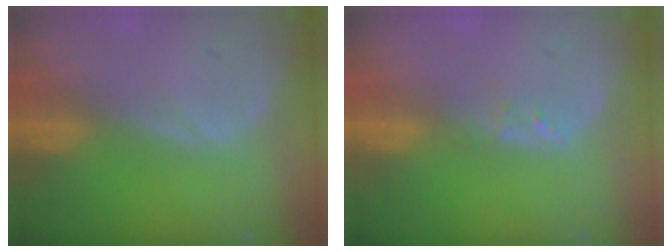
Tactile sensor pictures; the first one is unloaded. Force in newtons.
{"total": 1.2, "press": 1.1, "slide": 0.2}